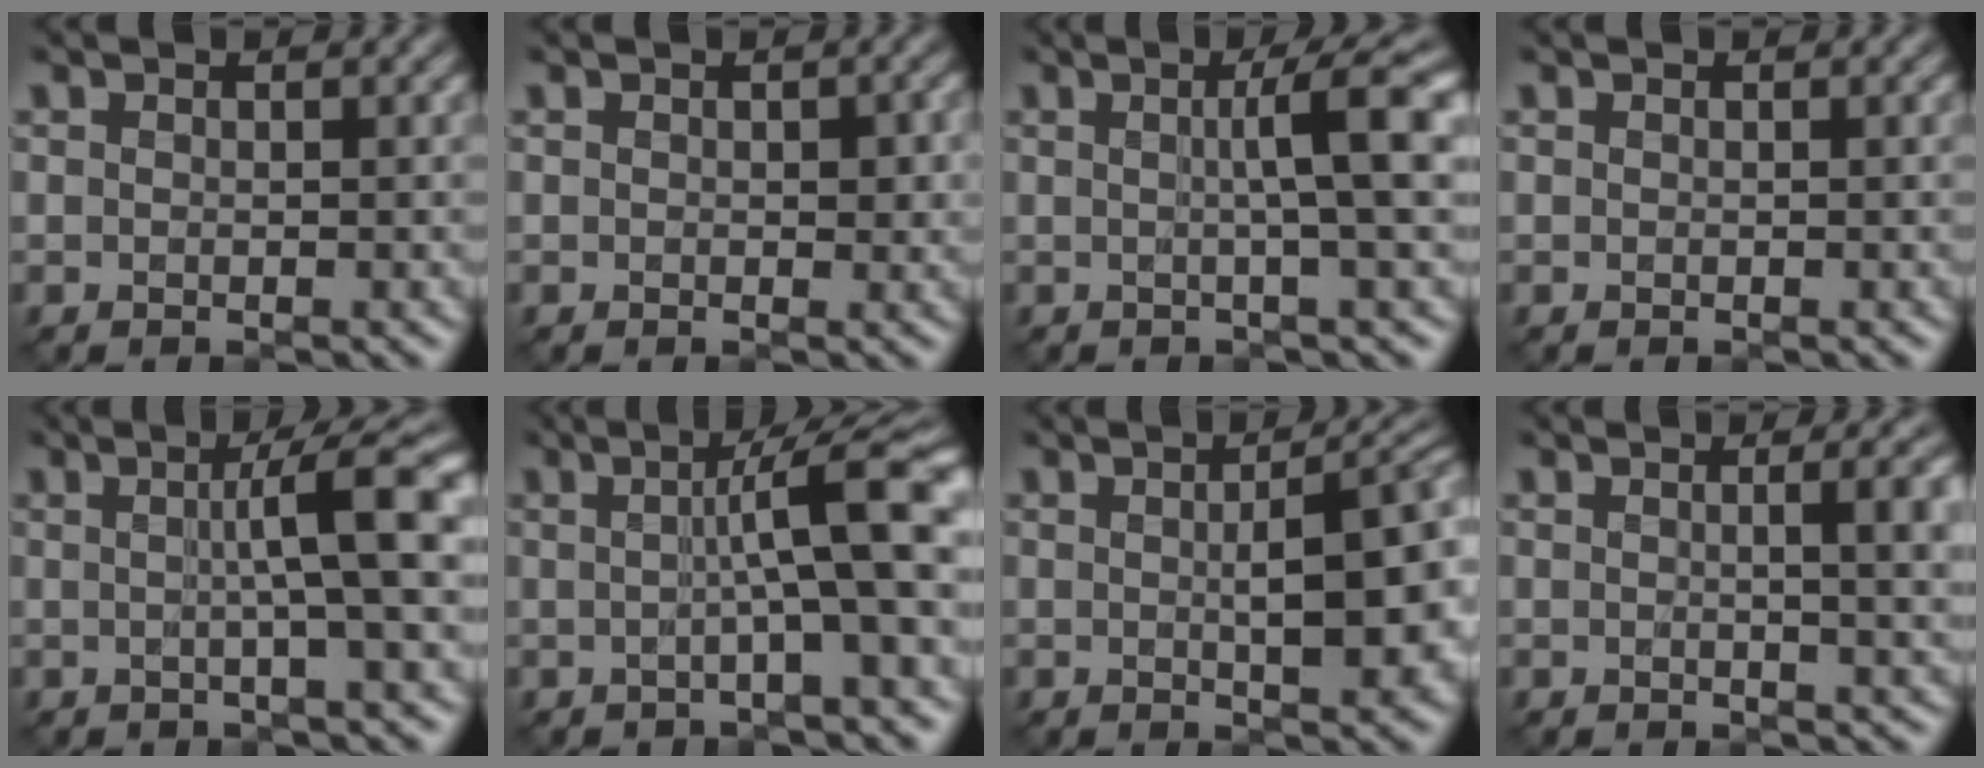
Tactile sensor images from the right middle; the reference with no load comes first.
{"total": 1.7, "force": [0.3, 1.0, 1.3], "torque": [-0.021, -0.002, 0.008]}
{"total": 5.2, "force": [0.6, 0.6, 5.1], "torque": [-0.078, 0.011, 0.005]}
{"total": 0.0}
{"total": 5.9, "force": [0.6, 0.7, 5.8], "torque": [-0.091, 0.011, 0.003]}
{"total": 8.2, "force": [0.5, 1.4, 8.1], "torque": [-0.107, 0.012, -0.002]}
{"total": 8.0, "force": [0.2, 2.6, 7.6], "torque": [-0.097, 0.004, 0.003]}
{"total": 5.5, "force": [0.6, 2.1, 5.0], "torque": [-0.036, 0.012, 0.002]}